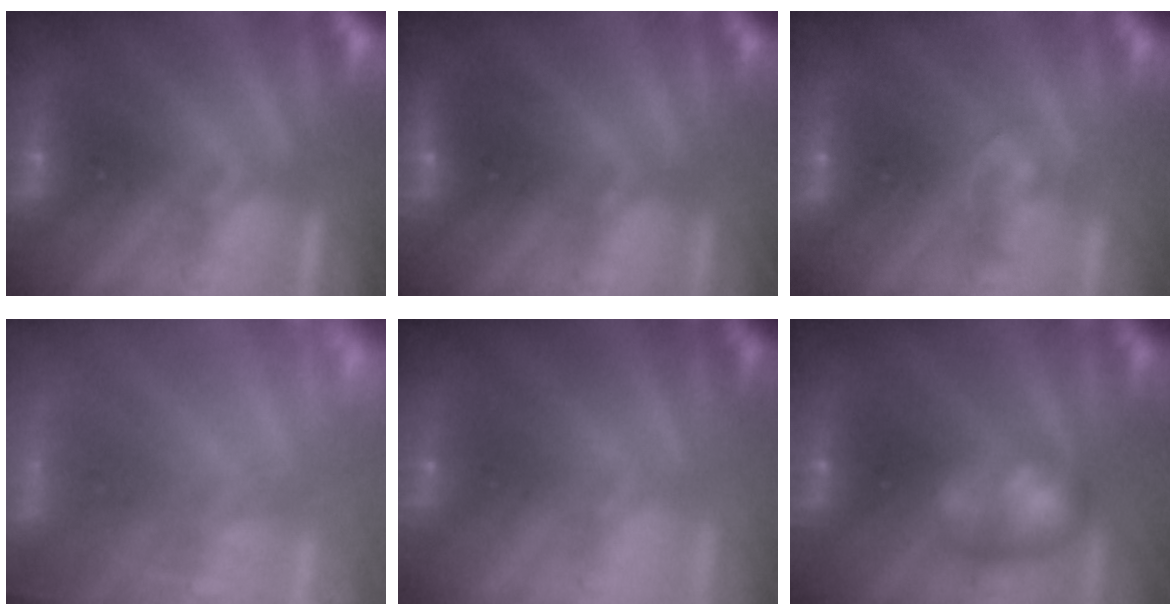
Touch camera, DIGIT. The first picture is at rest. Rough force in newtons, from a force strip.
{"total": 2.5}
{"total": 2.3}
{"total": 7.2}
{"total": 7.6}
{"total": 7.0}